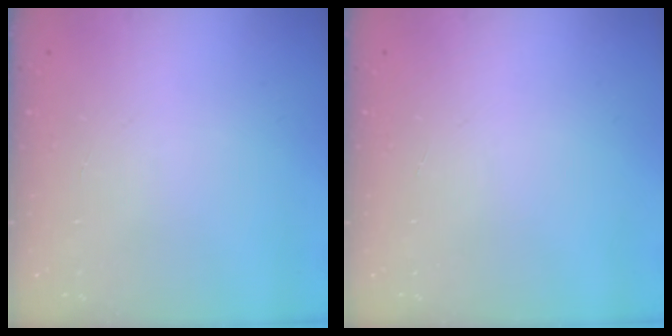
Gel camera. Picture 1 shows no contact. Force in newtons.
{"total": 0.0}